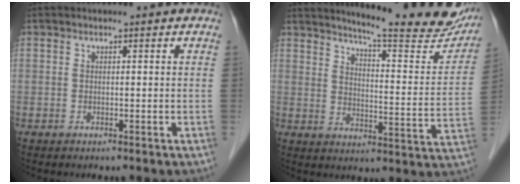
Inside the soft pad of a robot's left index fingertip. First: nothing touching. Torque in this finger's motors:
{"motor_torque": [0.19, -0.28, 0.16, 0.05]}